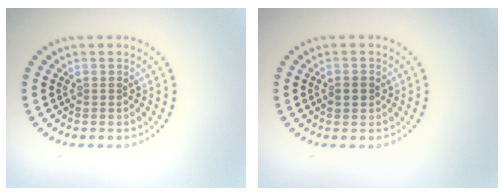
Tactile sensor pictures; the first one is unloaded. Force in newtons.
{"total": 1.7, "press": 1.7, "slide": 0.1}